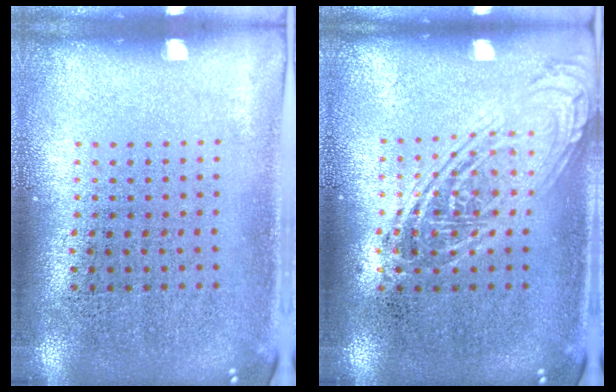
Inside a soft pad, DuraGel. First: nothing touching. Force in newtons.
{"total": 2.4, "press": 2.4, "slide": 0.3}